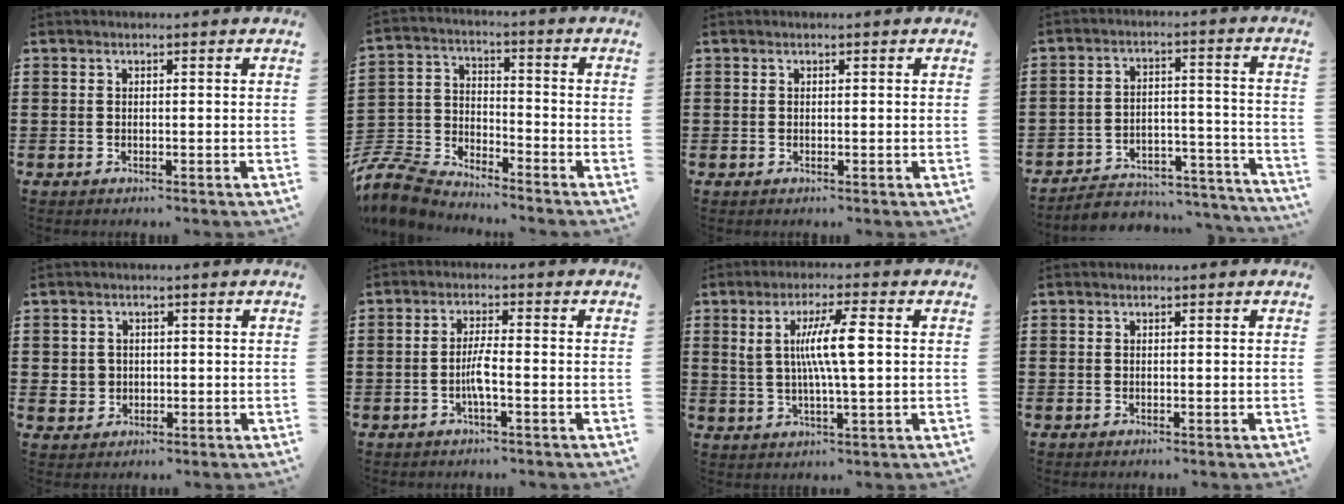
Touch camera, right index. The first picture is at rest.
{"total": 7.5, "force": [-7.3, 1.4, 1.3], "torque": [-0.055, 0.000, -0.154]}
{"total": 0.0}
{"total": 4.7, "force": [-4.4, 1.5, 1.0], "torque": [-0.019, 0.009, -0.089]}
{"total": 2.2, "force": [-0.1, 2.2, 0.3], "torque": [-0.016, 0.008, -0.004]}
{"total": 3.4, "force": [-1.1, 0.2, 3.2], "torque": [-0.074, -0.008, -0.025]}
{"total": 8.0, "force": [1.1, 0.8, 7.9], "torque": [-0.153, -0.004, 0.011]}
{"total": 0.0}